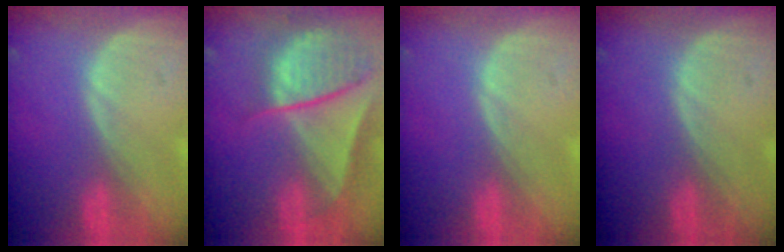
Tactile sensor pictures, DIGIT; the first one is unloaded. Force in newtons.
{"total": 9.4, "press": 8.1, "slide": 4.8}
{"total": 0.0}
{"total": 0.0}